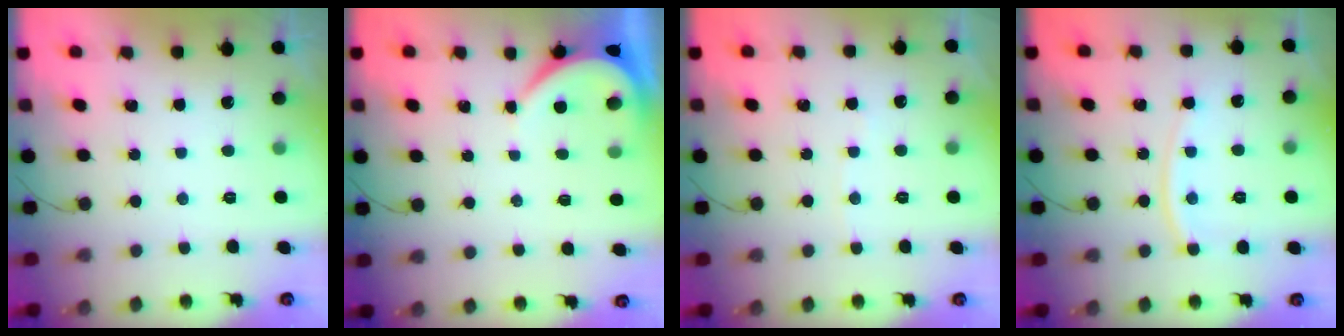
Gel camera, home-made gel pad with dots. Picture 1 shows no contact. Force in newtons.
{"total": 3.9, "press": 3.9, "slide": 0.6}
{"total": 2.0, "press": 2.0, "slide": 0.3}
{"total": 9.2, "press": 9.1, "slide": 1.1}